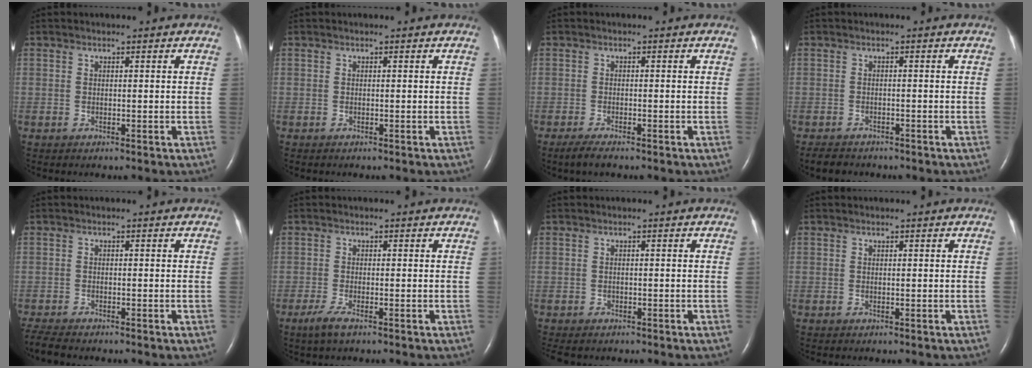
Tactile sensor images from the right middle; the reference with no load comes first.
{"total": 0.0}
{"total": 2.5, "force": [-1.9, 0.3, 1.6], "torque": [-0.041, -0.008, -0.035]}
{"total": 3.5, "force": [-3.1, 1.5, 0.9], "torque": [-0.020, -0.004, -0.043]}
{"total": 3.9, "force": [-3.5, 0.4, 1.5], "torque": [-0.034, -0.016, -0.062]}
{"total": 2.7, "force": [-1.7, 0.3, 2.0], "torque": [-0.052, -0.008, -0.038]}
{"total": 2.6, "force": [-2.1, 1.3, 0.8], "torque": [-0.014, -0.002, -0.028]}
{"total": 0.0}